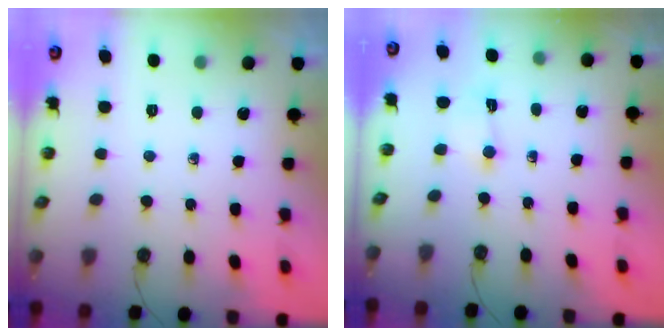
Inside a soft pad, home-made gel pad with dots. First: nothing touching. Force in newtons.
{"total": 1.2, "press": 1.0, "slide": 0.6}